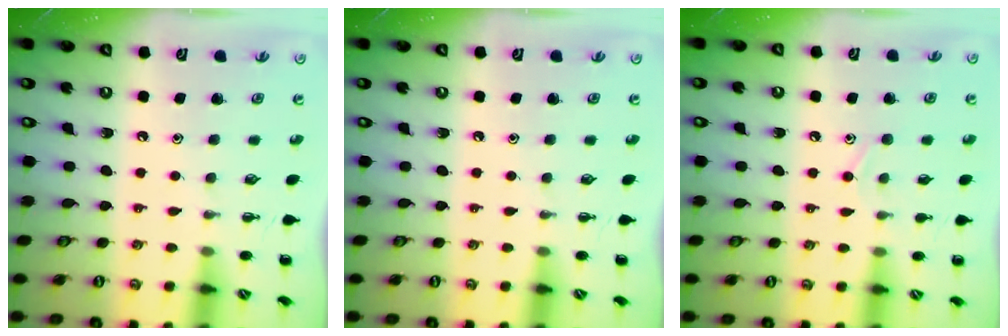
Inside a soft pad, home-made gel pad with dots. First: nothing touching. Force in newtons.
{"total": 0.0}
{"total": 7.4, "press": 7.1, "slide": 2.0}